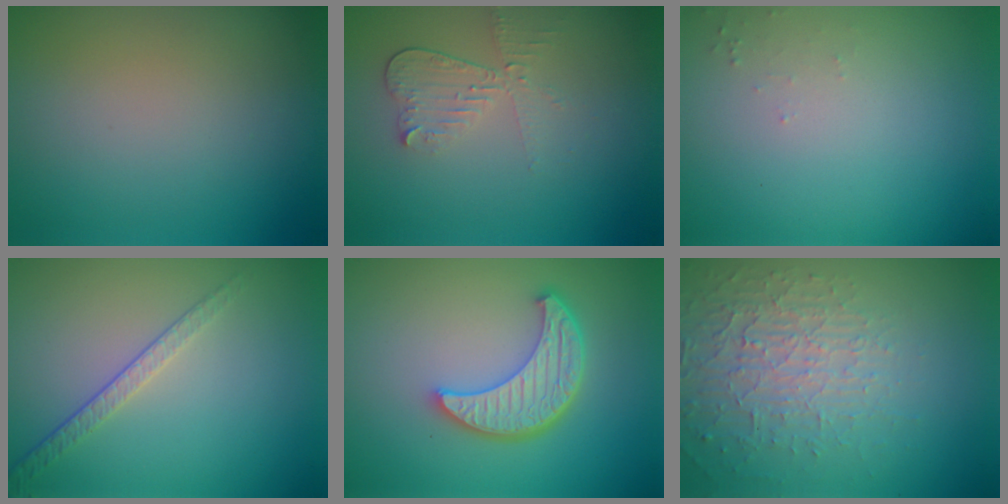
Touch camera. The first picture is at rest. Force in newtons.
{"total": 2.5, "press": 2.3, "slide": 0.9}
{"total": 0.6, "press": 0.6, "slide": 0.2}
{"total": 1.9, "press": 1.4, "slide": 1.3}
{"total": 5.5, "press": 4.2, "slide": 3.6}
{"total": 4.6, "press": 3.1, "slide": 3.4}